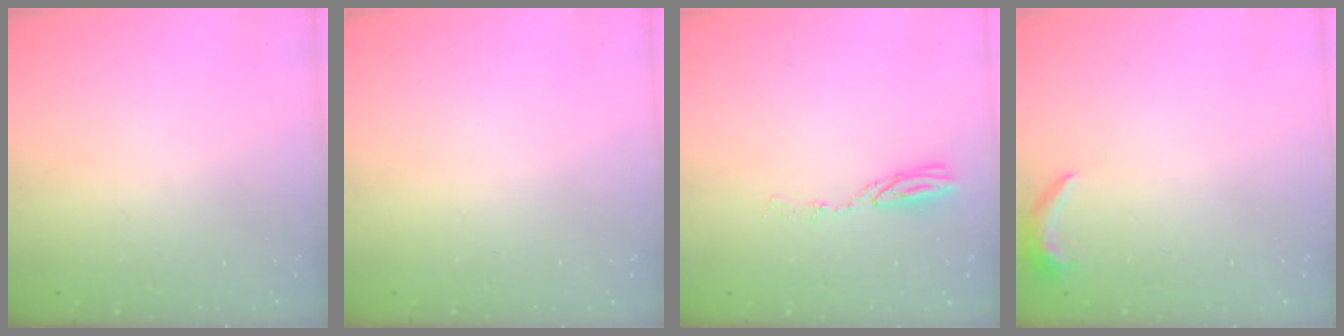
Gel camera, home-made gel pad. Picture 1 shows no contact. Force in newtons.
{"total": 0.0}
{"total": 5.1, "press": 5.1, "slide": 0.3}
{"total": 5.1, "press": 5.1, "slide": 0.8}